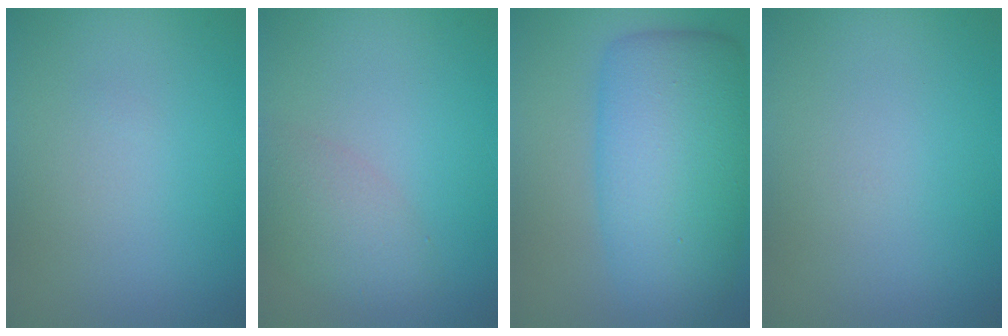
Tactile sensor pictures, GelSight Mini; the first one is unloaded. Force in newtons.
{"total": 3.1, "press": 3.1, "slide": 0.2}
{"total": 9.3, "press": 9.3, "slide": 0.1}
{"total": 0.0}